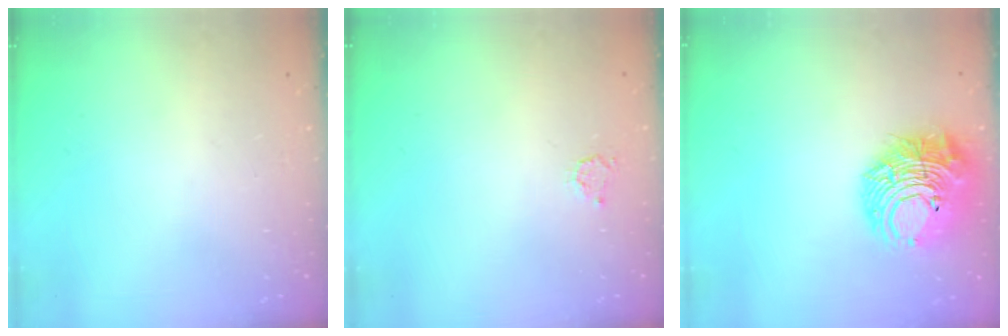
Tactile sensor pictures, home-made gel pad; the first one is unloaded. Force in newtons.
{"total": 3.0, "press": 3.0, "slide": 0.4}
{"total": 14.5, "press": 14.4, "slide": 1.9}